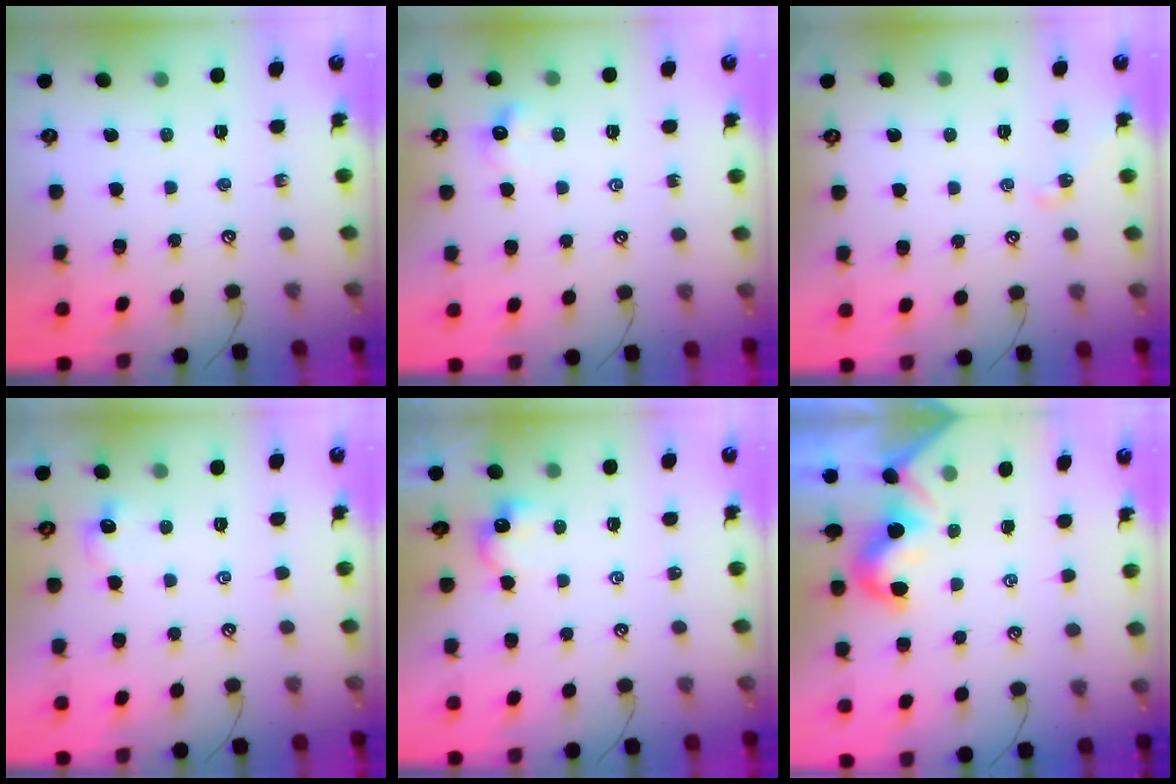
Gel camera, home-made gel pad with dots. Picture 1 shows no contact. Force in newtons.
{"total": 3.2, "press": 3.2, "slide": 0.6}
{"total": 3.5, "press": 3.5, "slide": 0.5}
{"total": 1.0, "press": 0.8, "slide": 0.6}
{"total": 0.7, "press": 0.7, "slide": 0.3}
{"total": 1.9, "press": 1.8, "slide": 0.6}